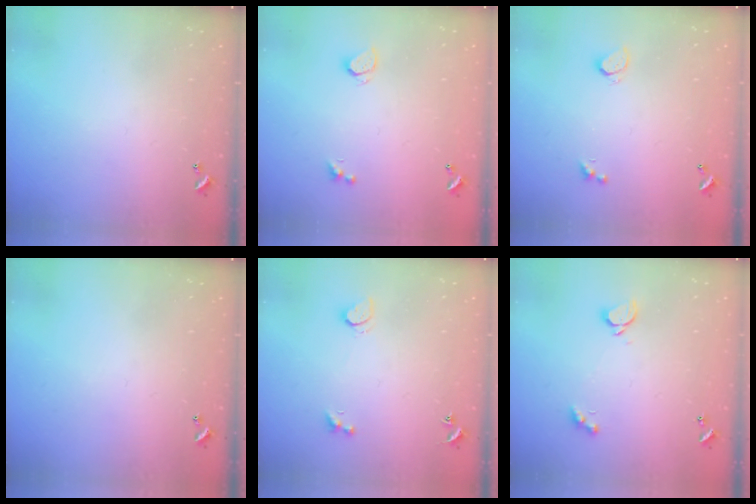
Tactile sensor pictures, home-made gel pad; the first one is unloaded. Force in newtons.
{"total": 0.6, "press": 0.5, "slide": 0.4}
{"total": 0.6, "press": 0.5, "slide": 0.4}
{"total": 0.0}
{"total": 1.8, "press": 1.7, "slide": 0.5}
{"total": 1.9, "press": 1.7, "slide": 0.8}